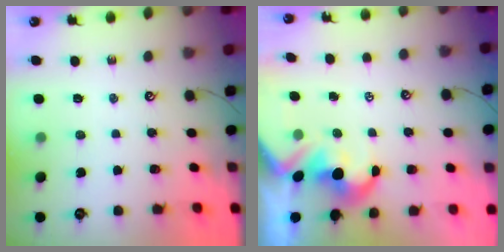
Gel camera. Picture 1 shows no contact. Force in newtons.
{"total": 3.2, "press": 3.0, "slide": 1.2}